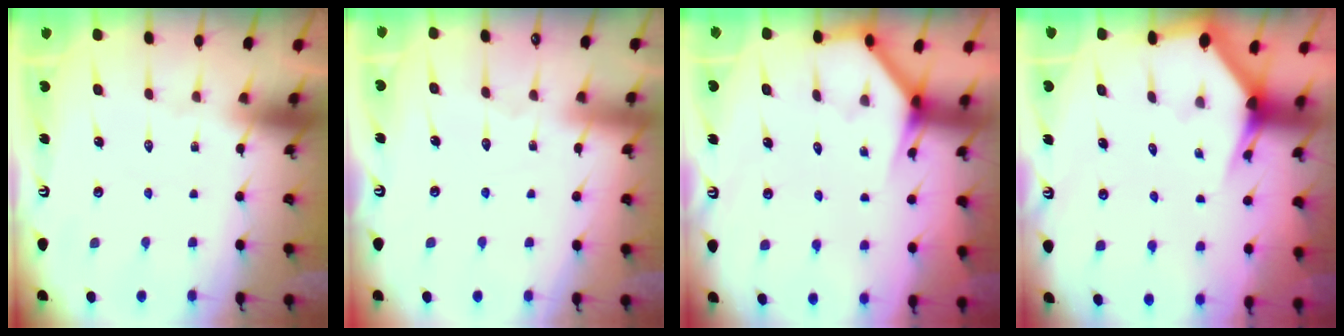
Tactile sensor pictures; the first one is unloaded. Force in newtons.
{"total": 4.8, "press": 4.8, "slide": 0.2}
{"total": 3.7, "press": 3.7, "slide": 0.3}
{"total": 3.0, "press": 3.0, "slide": 0.1}